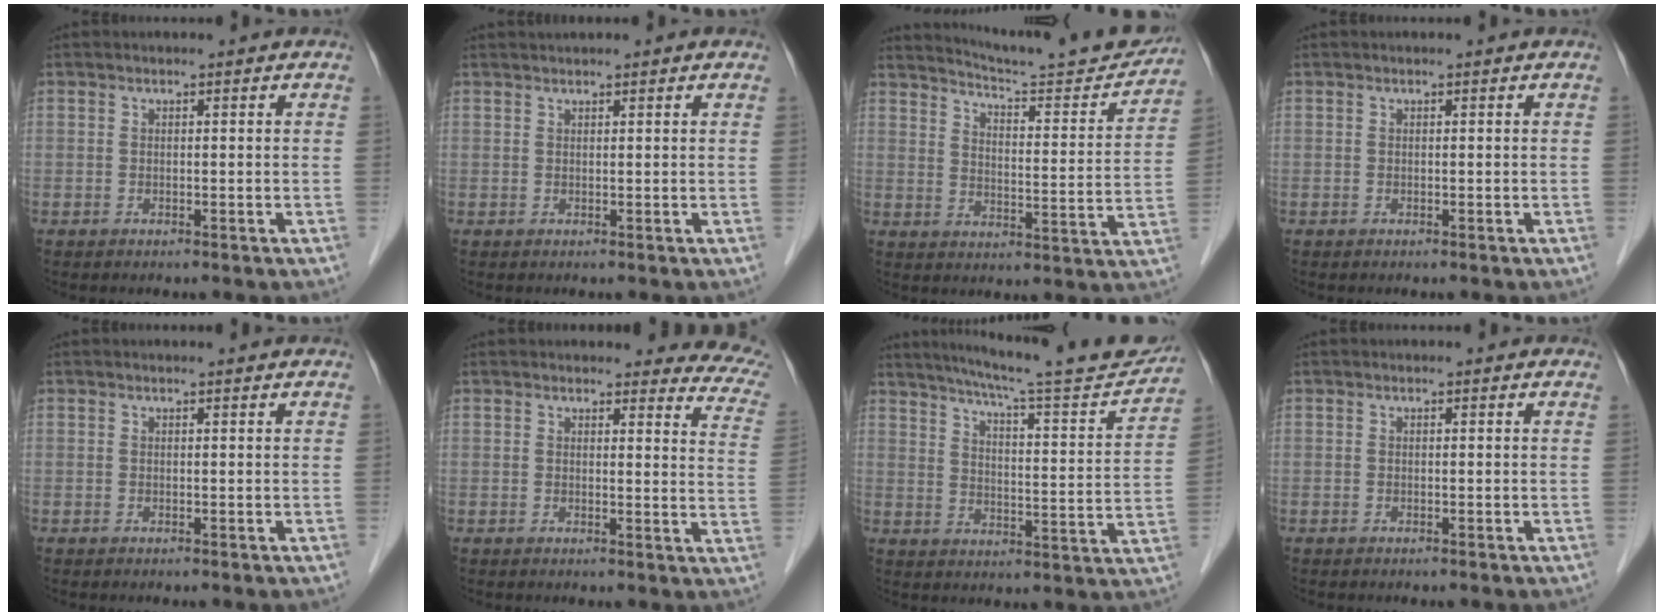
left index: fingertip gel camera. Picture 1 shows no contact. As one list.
[{"total": 2.2, "force": [2.0, 0.0, 1.0], "torque": [-0.010, 0.025, 0.032]}, {"total": 17.6, "force": [16.8, 0.3, 5.0], "torque": [-0.079, -0.053, 0.223]}, {"total": 0.0}, {"total": 1.2, "force": [1.2, 0.0, 0.2], "torque": [-0.013, 0.003, 0.011]}, {"total": 11.1, "force": [10.3, 2.6, 3.0], "torque": [0.005, -0.053, 0.073]}, {"total": 21.0, "force": [19.0, 1.1, 8.9], "torque": [-0.133, -0.031, 0.248]}, {"total": 0.0}]